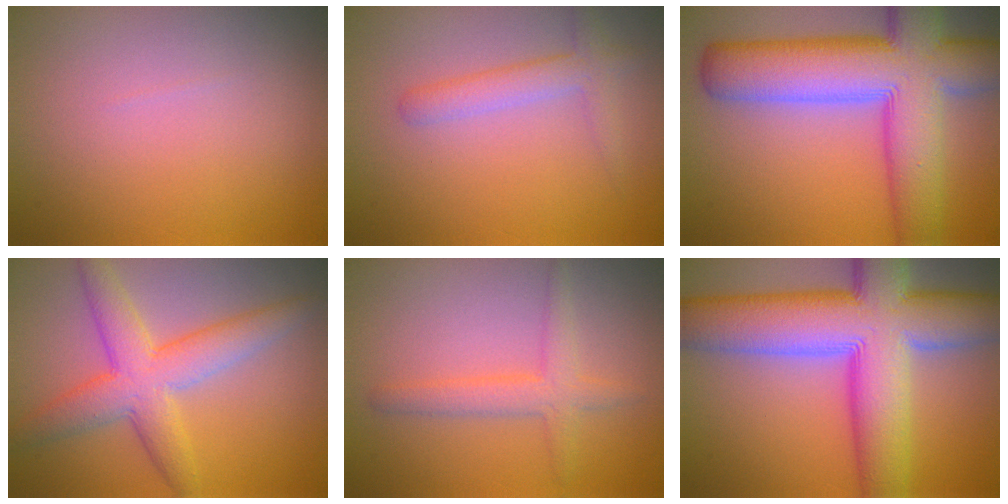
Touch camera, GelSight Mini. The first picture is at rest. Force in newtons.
{"total": 1.8, "press": 1.8, "slide": 0.2}
{"total": 13.1, "press": 13.1, "slide": 0.7}
{"total": 5.9, "press": 5.9, "slide": 0.2}
{"total": 2.6, "press": 2.6, "slide": 0.1}
{"total": 13.7, "press": 13.7, "slide": 0.8}